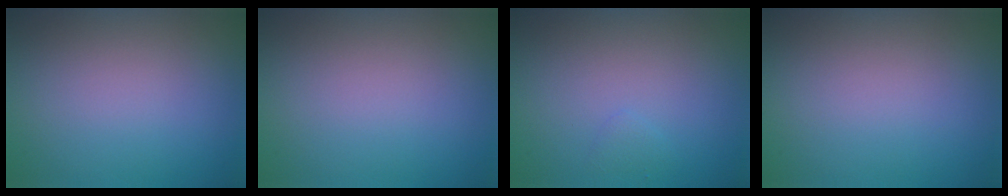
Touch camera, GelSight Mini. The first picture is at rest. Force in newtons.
{"total": 0.0}
{"total": 0.6, "press": 0.6, "slide": 0.1}
{"total": 0.0}